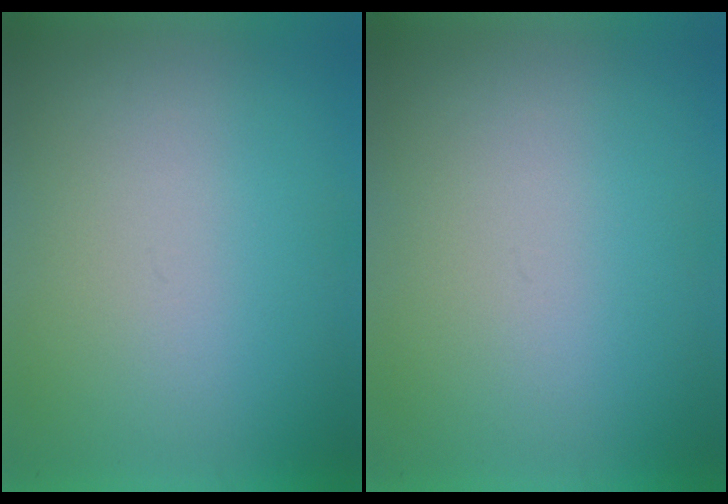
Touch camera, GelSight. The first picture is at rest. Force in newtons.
{"total": 0.0}